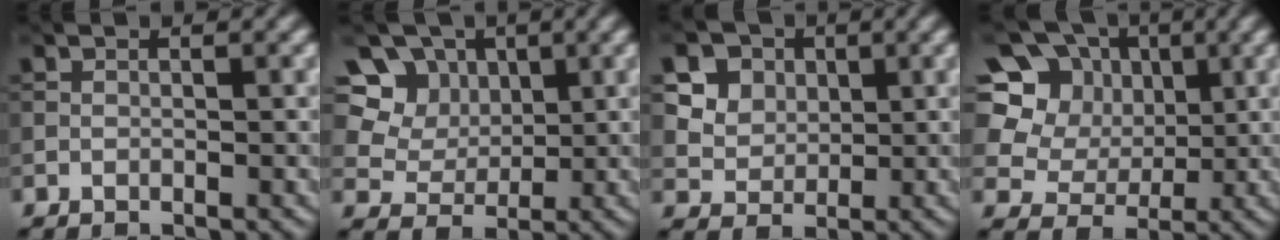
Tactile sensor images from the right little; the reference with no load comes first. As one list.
[{"total": 8.3, "force": [4.1, 6.7, 2.7], "torque": [-0.049, 0.011, 0.063]}, {"total": 10.4, "force": [4.9, 8.1, 4.3], "torque": [-0.104, 0.029, 0.073]}, {"total": 10.0, "force": [4.0, 8.5, 3.6], "torque": [-0.097, 0.026, 0.060]}]